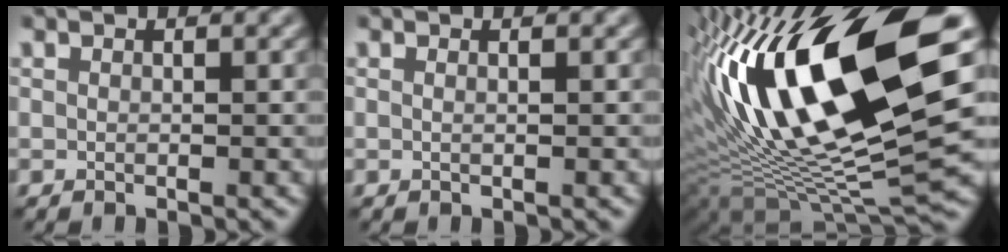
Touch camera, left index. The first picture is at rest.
{"total": 0.7, "force": [0.2, 0.3, 0.6], "torque": [-0.006, -0.003, -0.008]}
{"total": 18.0, "force": [4.9, 5.8, 16.4], "torque": [-0.292, 0.010, 0.081]}